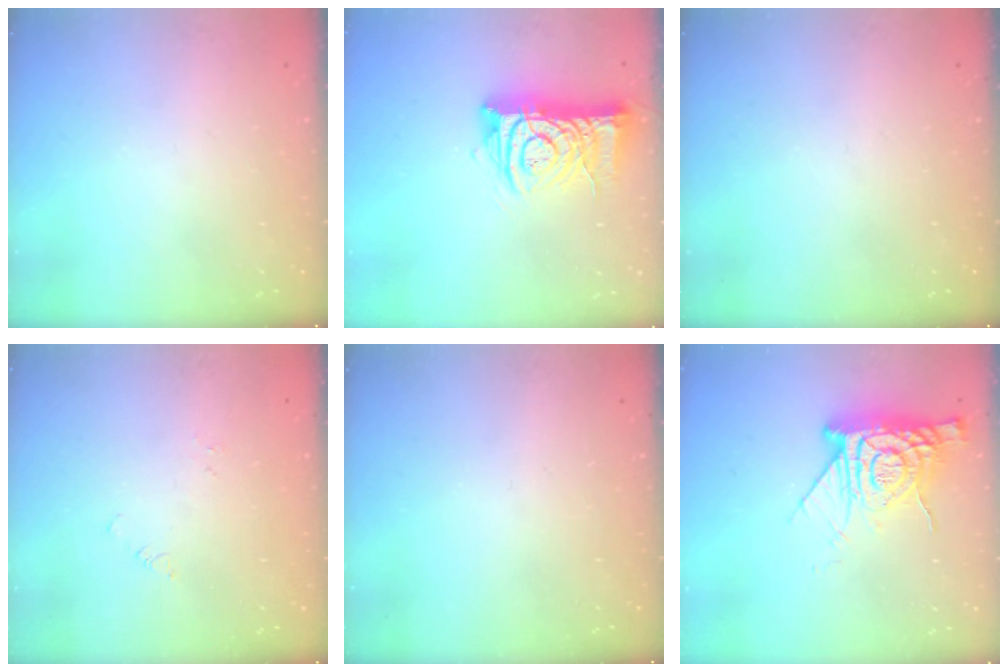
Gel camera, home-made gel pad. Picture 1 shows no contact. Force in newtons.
{"total": 11.6, "press": 11.5, "slide": 1.4}
{"total": 0.0}
{"total": 2.2, "press": 2.2, "slide": 0.2}
{"total": 0.0}
{"total": 15.5, "press": 15.4, "slide": 1.2}